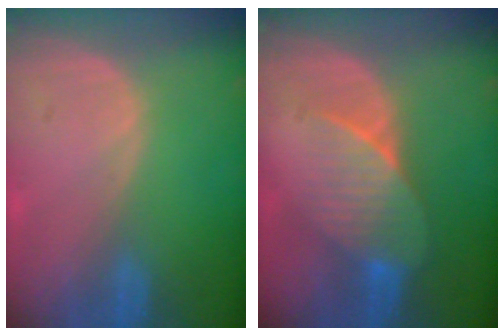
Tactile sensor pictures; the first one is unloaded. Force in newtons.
{"total": 7.2, "press": 6.6, "slide": 2.8}